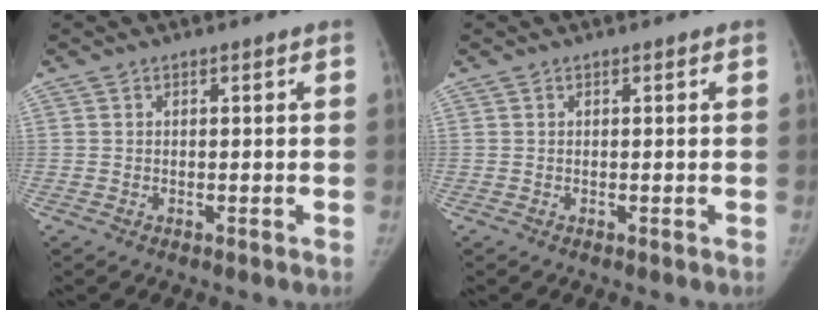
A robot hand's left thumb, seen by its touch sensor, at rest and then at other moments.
{"total": 0.0}